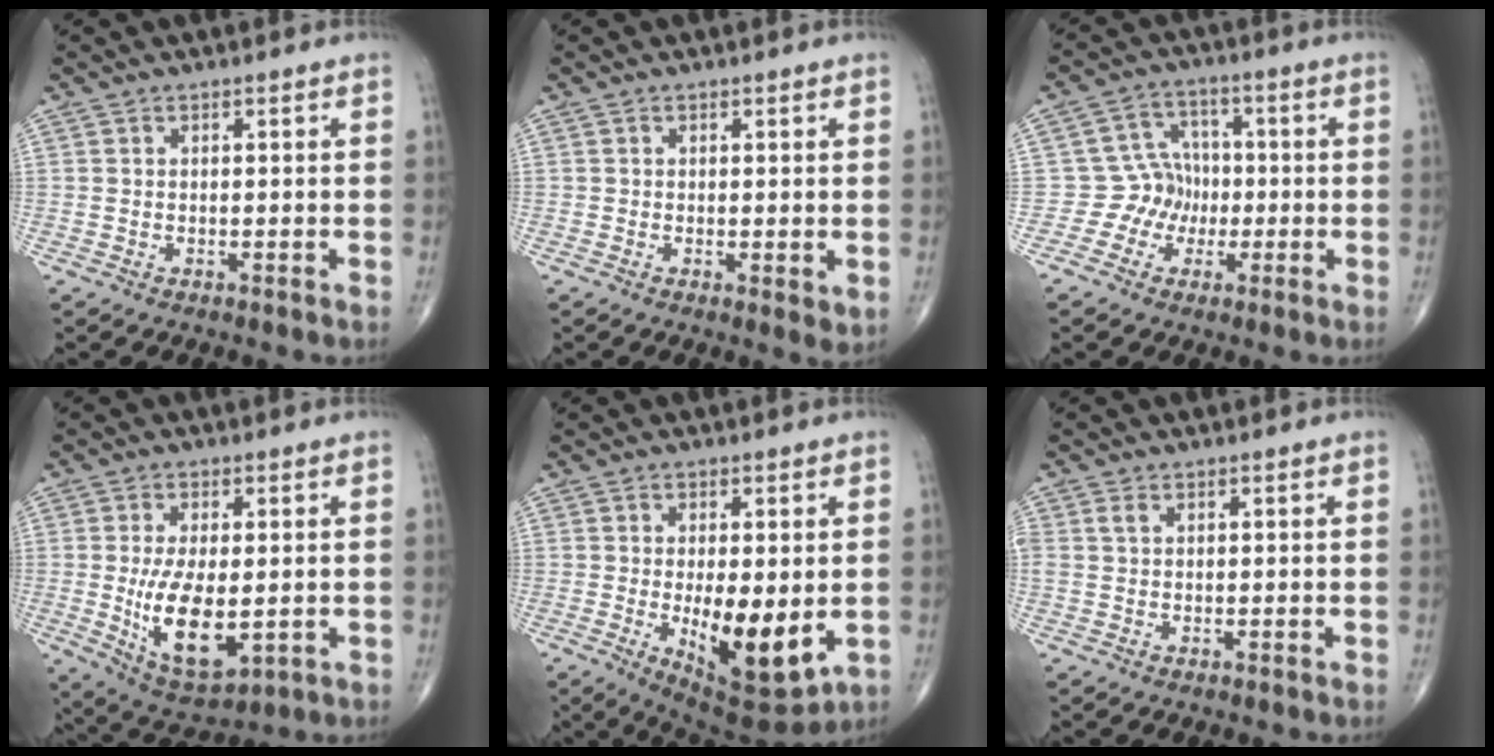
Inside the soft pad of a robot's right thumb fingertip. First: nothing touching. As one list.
[{"total": 2.1, "force": [0.0, 0.8, 1.9], "torque": [-0.029, -0.010, -0.002]}, {"total": 6.9, "force": [-1.7, 6.4, 1.8], "torque": [0.014, 0.023, -0.040]}, {"total": 12.8, "force": [-1.5, 6.1, 11.1], "torque": [-0.193, -0.021, -0.008]}, {"total": 13.8, "force": [-2.4, 5.5, 12.4], "torque": [-0.178, -0.026, -0.020]}, {"total": 1.4, "force": [0.5, 0.9, 1.0], "torque": [-0.028, 0.007, 0.014]}]